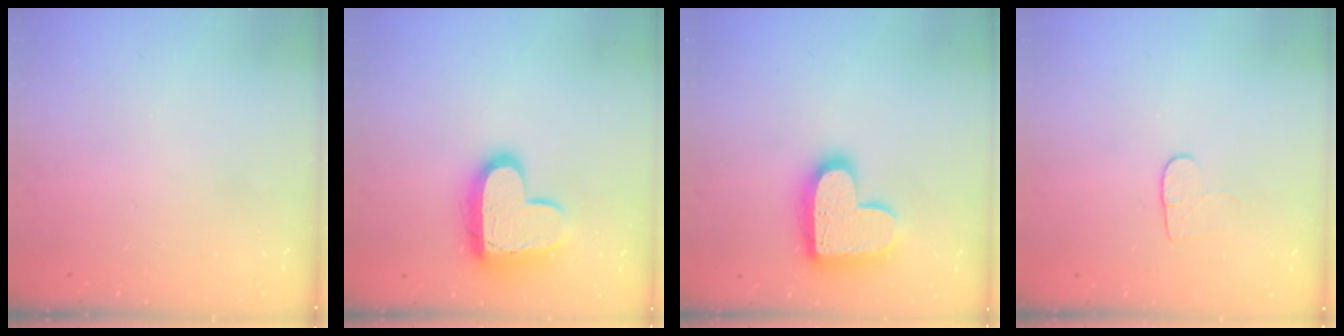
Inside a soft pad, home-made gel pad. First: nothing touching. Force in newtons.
{"total": 14.9, "press": 14.9, "slide": 1.4}
{"total": 17.2, "press": 17.1, "slide": 1.3}
{"total": 4.5, "press": 4.4, "slide": 0.5}